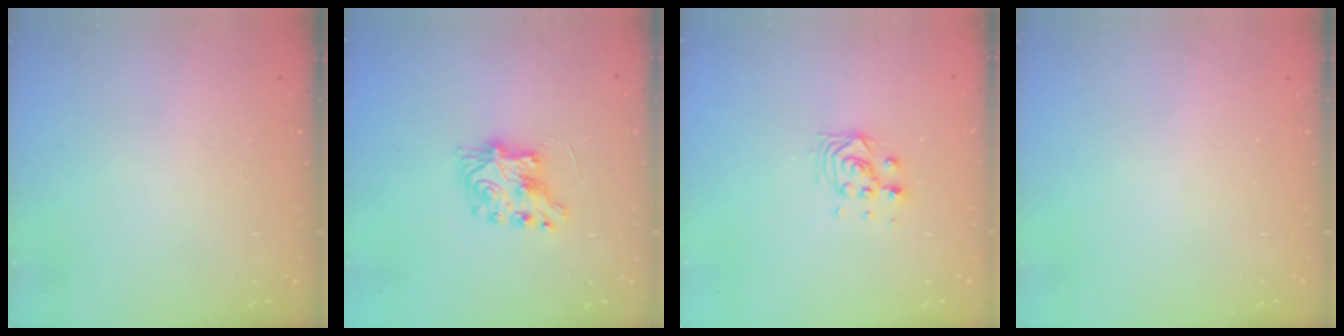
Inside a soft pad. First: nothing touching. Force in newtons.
{"total": 7.5, "press": 7.5, "slide": 0.2}
{"total": 6.1, "press": 6.0, "slide": 0.4}
{"total": 0.0}